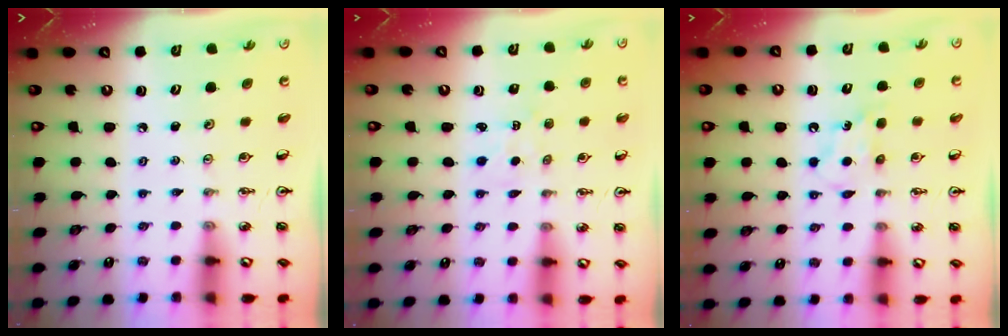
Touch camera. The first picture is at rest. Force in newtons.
{"total": 1.3, "press": 1.3, "slide": 0.2}
{"total": 4.2, "press": 4.1, "slide": 0.7}